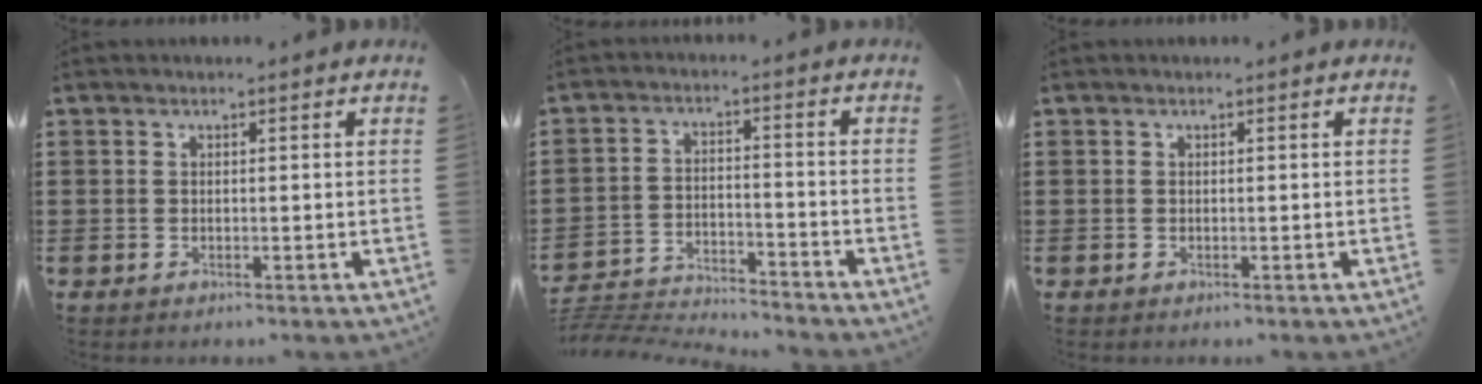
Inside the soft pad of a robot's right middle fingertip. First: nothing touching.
{"total": 4.3, "force": [-4.3, 0.5, 0.4], "torque": [-0.027, 0.000, -0.097]}
{"total": 0.0}